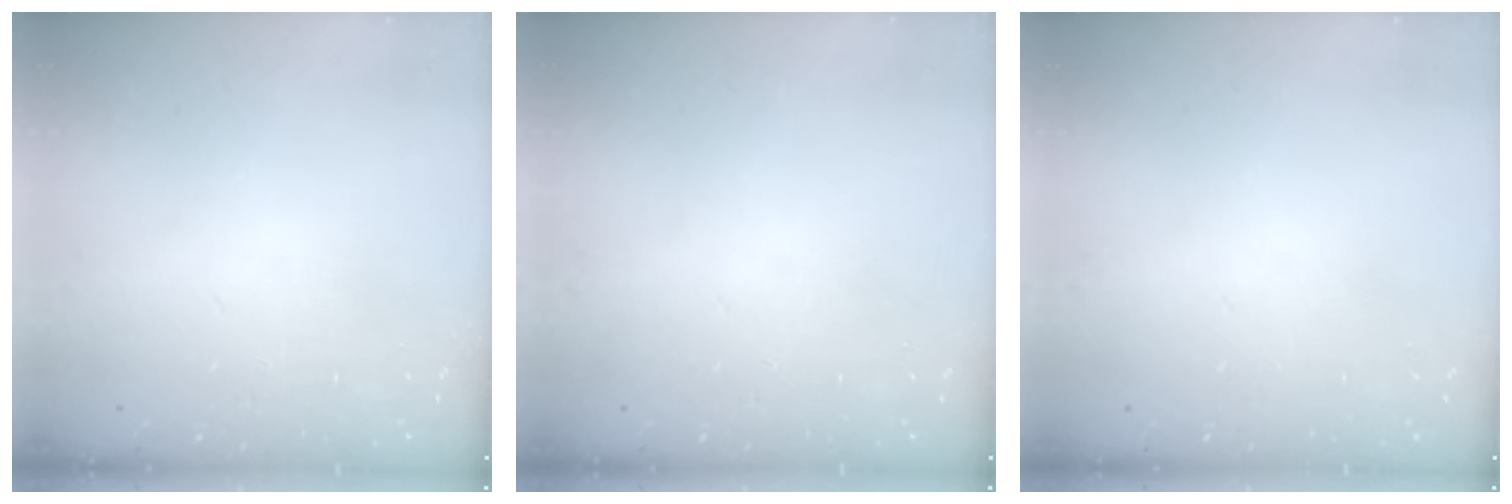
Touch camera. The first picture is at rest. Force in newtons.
{"total": 0.0}
{"total": 0.0}